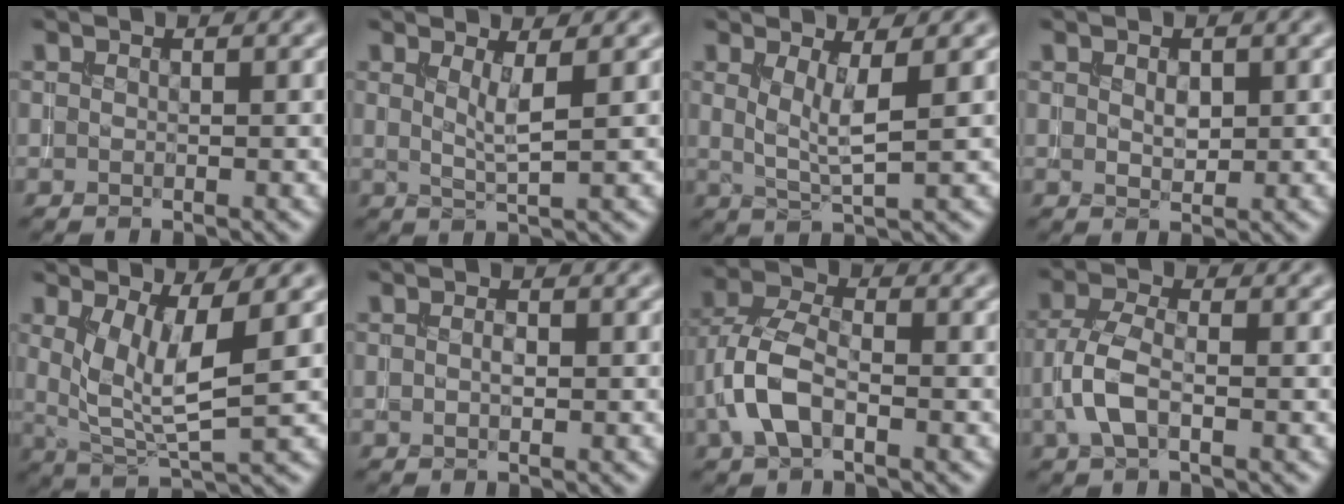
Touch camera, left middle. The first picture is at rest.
{"total": 2.3, "force": [0.8, 0.5, 2.1], "torque": [-0.034, -0.007, 0.014]}
{"total": 3.2, "force": [0.8, 0.7, 3.0], "torque": [-0.059, -0.009, 0.017]}
{"total": 1.4, "force": [0.4, 0.8, 1.0], "torque": [-0.018, -0.002, 0.011]}
{"total": 5.5, "force": [1.3, 1.7, 5.0], "torque": [-0.103, -0.019, 0.033]}
{"total": 0.9, "force": [0.0, 0.4, 0.8], "torque": [-0.017, -0.001, 0.000]}
{"total": 5.0, "force": [-1.6, 2.7, 3.9], "torque": [-0.092, 0.007, -0.043]}
{"total": 3.6, "force": [-1.1, 1.7, 3.0], "torque": [-0.070, 0.005, -0.030]}